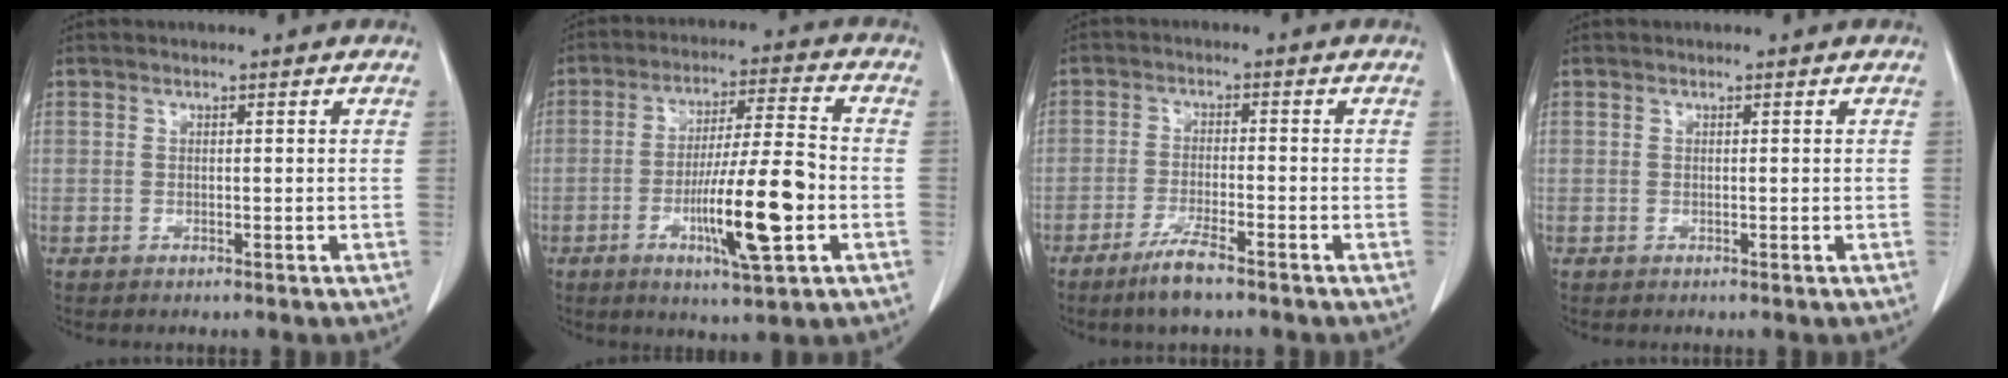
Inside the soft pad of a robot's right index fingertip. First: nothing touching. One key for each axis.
{"total": 13.2, "fx": -3.8, "fy": 0.9, "fz": 12.6, "tx": -0.217, "ty": -0.004, "tz": -0.064}
{"total": 5.1, "fx": -3.8, "fy": 0.4, "fz": 3.4, "tx": -0.071, "ty": -0.009, "tz": -0.069}
{"total": 0.0}